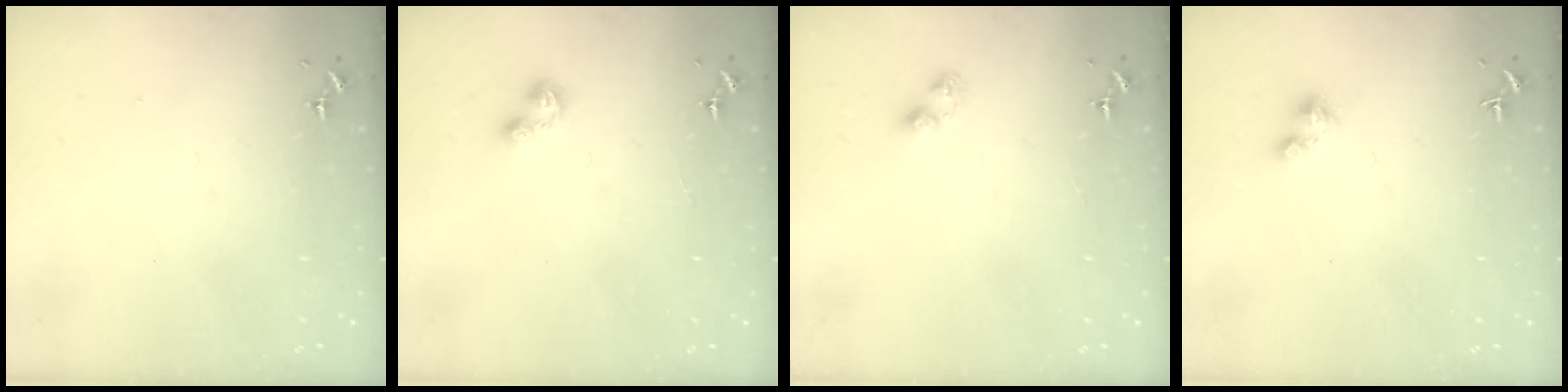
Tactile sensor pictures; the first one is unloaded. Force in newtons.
{"total": 4.6, "press": 4.5, "slide": 0.6}
{"total": 3.4, "press": 3.3, "slide": 0.4}
{"total": 2.7, "press": 2.7, "slide": 0.4}